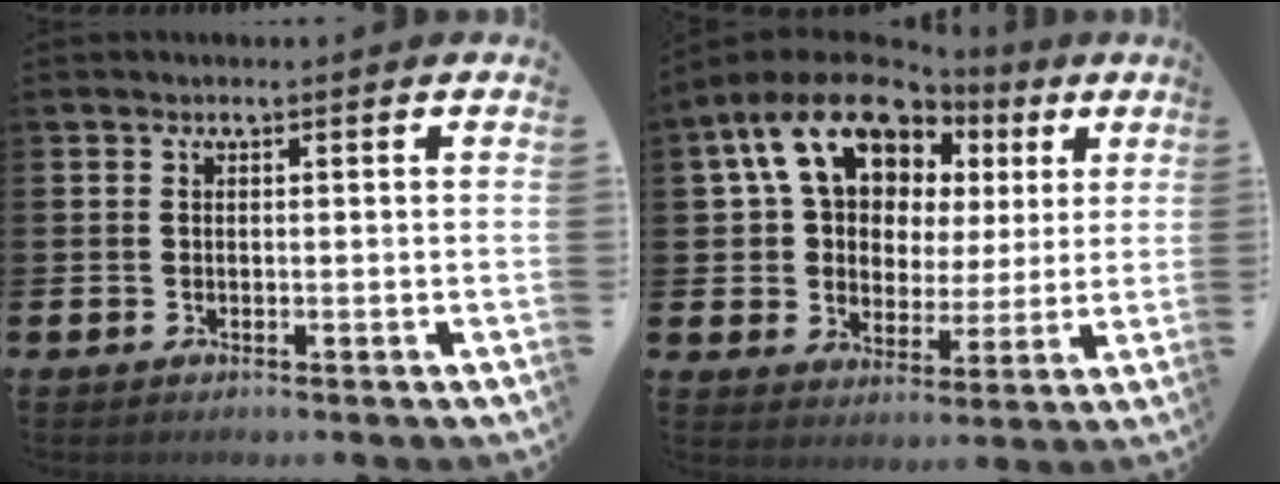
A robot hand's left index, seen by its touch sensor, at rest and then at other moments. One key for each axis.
{"total": 13.8, "fx": 8.5, "fy": 8.8, "fz": 6.4, "tx": -0.145, "ty": -0.039, "tz": 0.151}